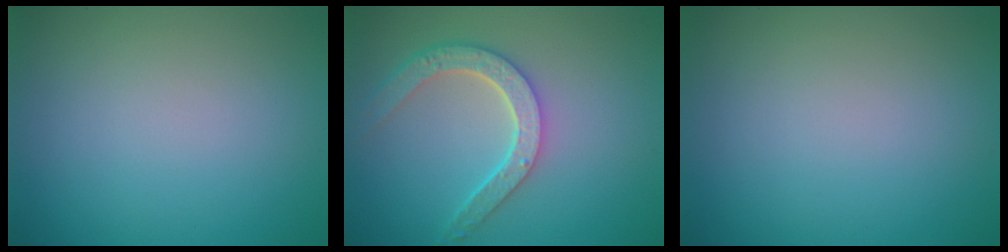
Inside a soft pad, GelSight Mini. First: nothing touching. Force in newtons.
{"total": 4.6, "press": 3.7, "slide": 2.7}
{"total": 0.0}